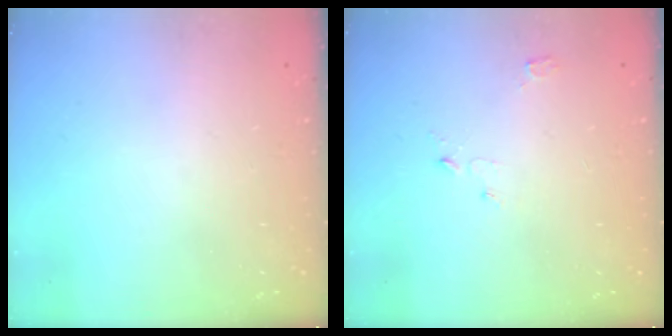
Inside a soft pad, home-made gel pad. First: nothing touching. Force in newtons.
{"total": 3.1, "press": 3.1, "slide": 0.3}